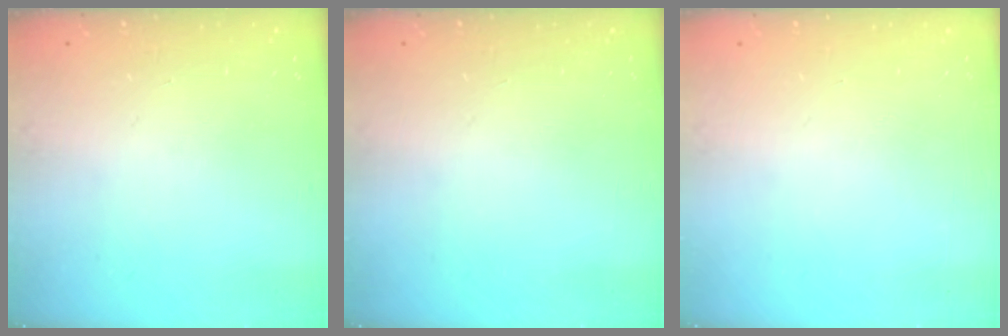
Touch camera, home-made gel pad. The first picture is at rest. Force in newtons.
{"total": 0.0}
{"total": 0.0}